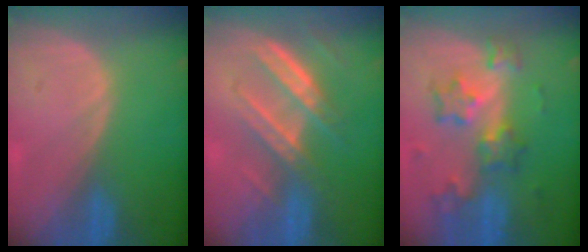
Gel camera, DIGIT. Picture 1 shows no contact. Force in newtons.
{"total": 7.8, "press": 7.0, "slide": 3.4}
{"total": 8.4, "press": 7.4, "slide": 4.0}